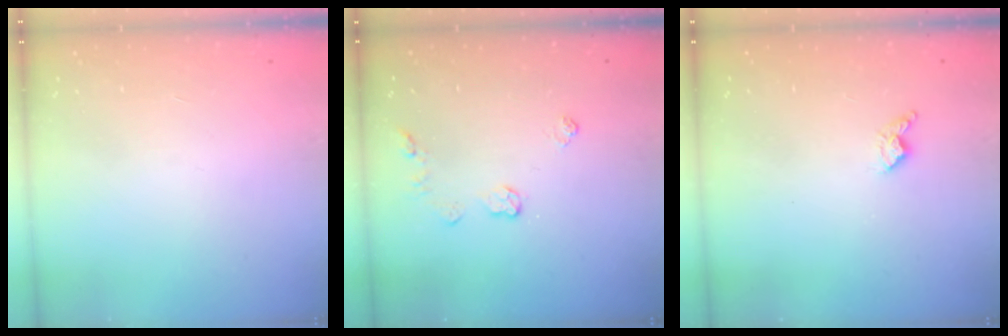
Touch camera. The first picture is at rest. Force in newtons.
{"total": 4.7, "press": 4.6, "slide": 0.7}
{"total": 4.0, "press": 3.9, "slide": 0.8}